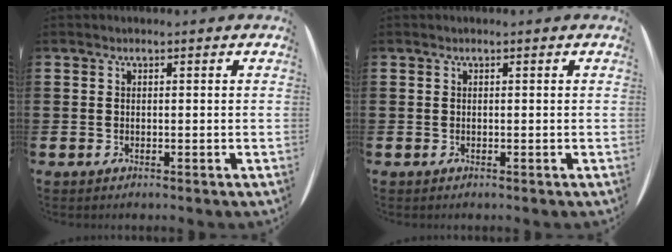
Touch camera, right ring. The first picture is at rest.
{"total": 0.0}